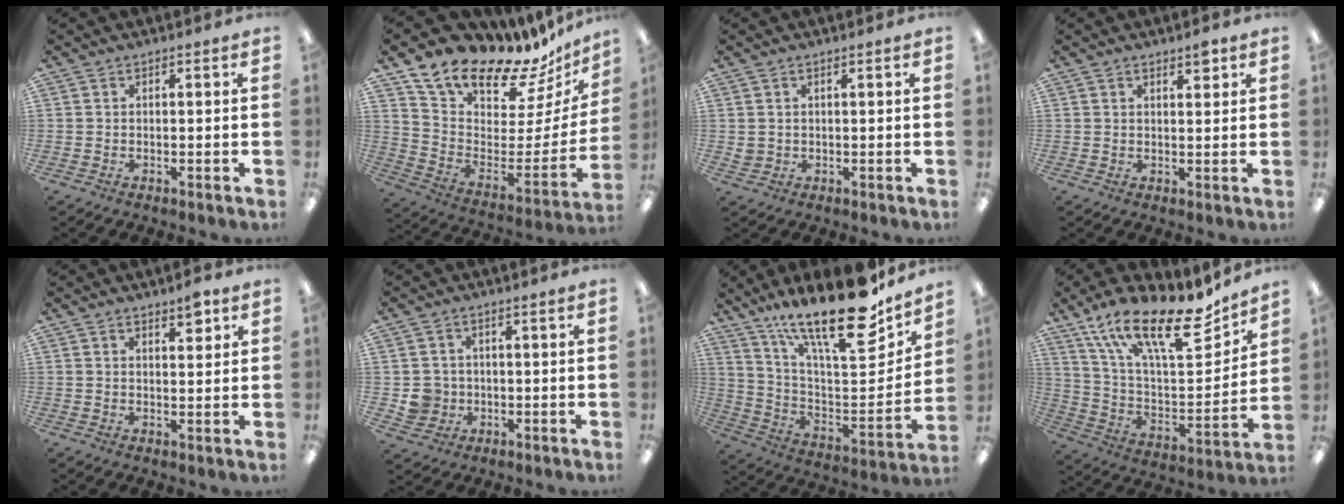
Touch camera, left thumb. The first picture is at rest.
{"total": 16.9, "force": [15.2, 5.6, 4.7], "torque": [-0.078, -0.142, 0.266]}
{"total": 1.8, "force": [1.0, 1.3, 0.5], "torque": [-0.013, 0.003, 0.018]}
{"total": 2.8, "force": [2.0, 1.0, 1.6], "torque": [-0.017, -0.006, 0.032]}
{"total": 3.9, "force": [2.9, 1.4, 2.2], "torque": [-0.024, -0.014, 0.046]}
{"total": 5.0, "force": [-0.2, 4.9, 0.9], "torque": [-0.025, 0.009, -0.001]}
{"total": 23.9, "force": [18.0, 6.3, 14.4], "torque": [-0.218, -0.126, 0.299]}
{"total": 22.3, "force": [15.9, 7.2, 14.0], "torque": [-0.237, -0.100, 0.273]}